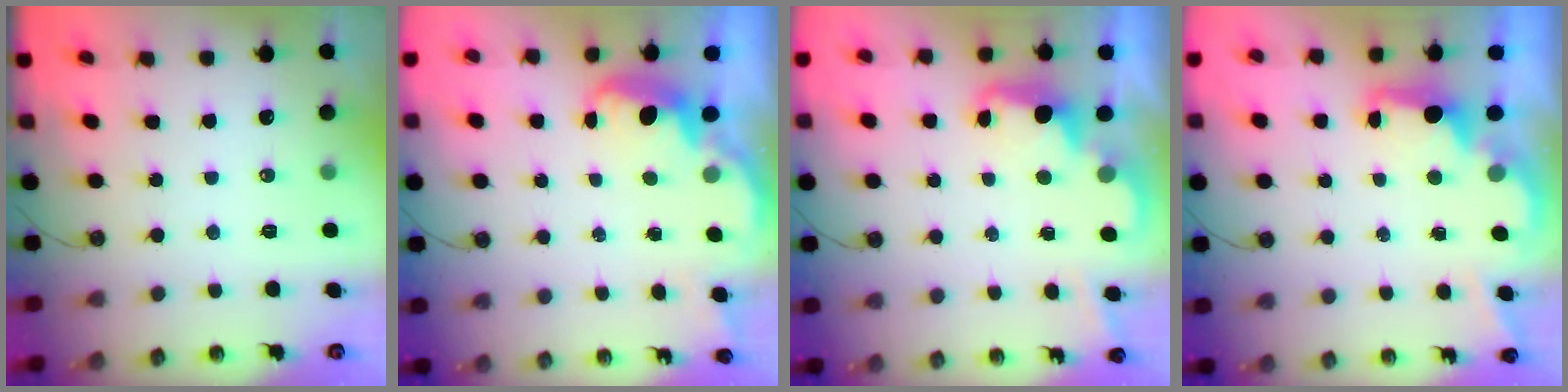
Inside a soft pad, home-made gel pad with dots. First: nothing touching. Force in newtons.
{"total": 2.6, "press": 2.5, "slide": 0.6}
{"total": 2.4, "press": 2.4, "slide": 0.5}
{"total": 2.9, "press": 2.8, "slide": 0.5}